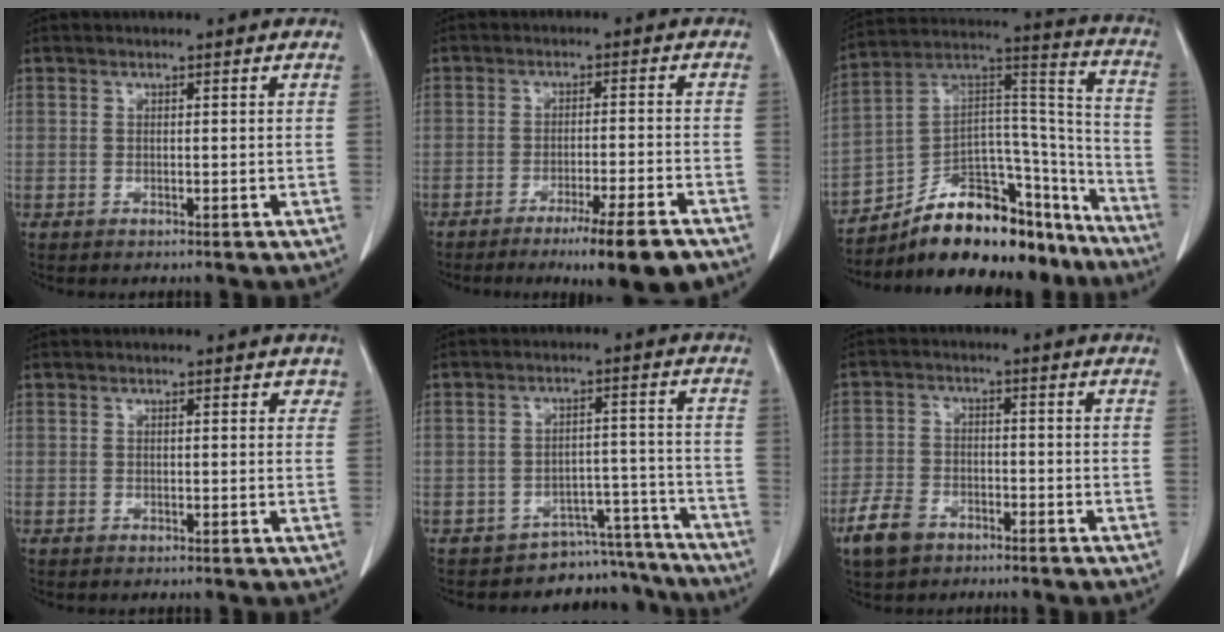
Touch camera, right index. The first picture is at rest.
{"total": 9.2, "force": [-6.6, -0.1, 6.5], "torque": [-0.085, -0.018, -0.099]}
{"total": 22.5, "force": [-18.5, 8.4, 9.6], "torque": [-0.132, 0.052, -0.290]}
{"total": 1.6, "force": [0.9, 1.1, 0.8], "torque": [0.000, 0.007, 0.006]}
{"total": 9.6, "force": [-8.9, 3.5, -1.0], "torque": [0.047, 0.074, -0.120]}
{"total": 6.2, "force": [-4.2, 3.6, 2.8], "torque": [-0.065, 0.000, -0.074]}